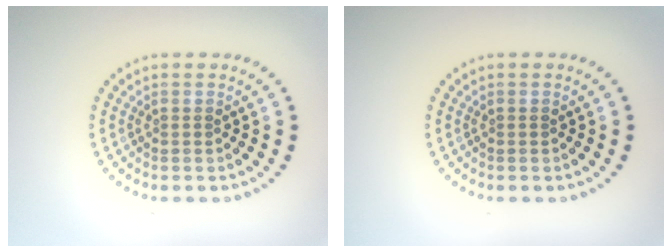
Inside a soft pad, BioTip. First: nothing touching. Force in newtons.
{"total": 0.0}